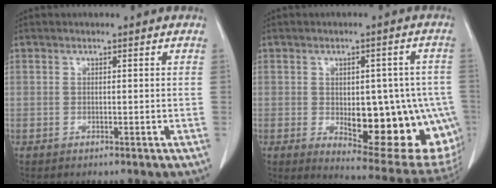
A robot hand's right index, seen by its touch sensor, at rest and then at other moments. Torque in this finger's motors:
{"motor_torque": [1.52, -0.62, 0.63, 0.07]}